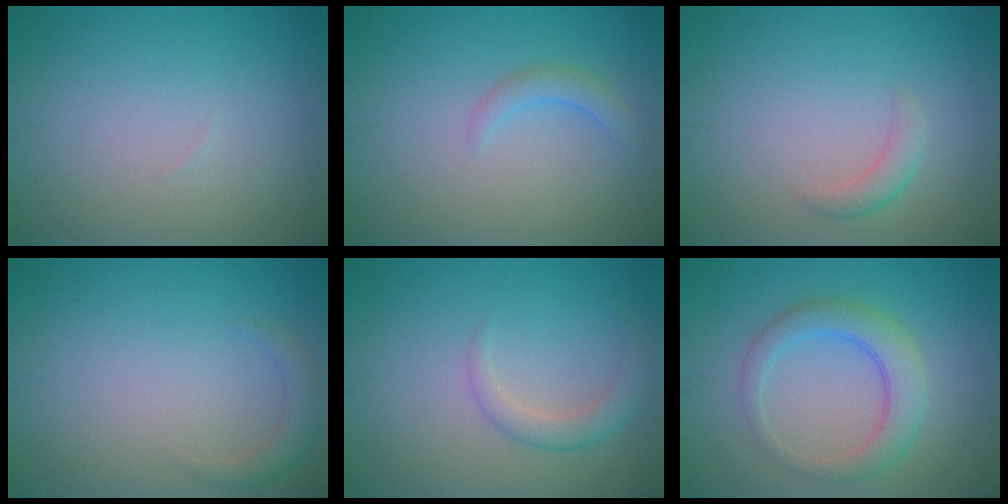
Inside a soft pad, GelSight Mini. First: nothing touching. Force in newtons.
{"total": 1.6, "press": 1.6, "slide": 0.2}
{"total": 1.6, "press": 1.6, "slide": 0.0}
{"total": 1.7, "press": 1.7, "slide": 0.1}
{"total": 2.3, "press": 2.2, "slide": 0.1}
{"total": 3.9, "press": 3.9, "slide": 0.2}